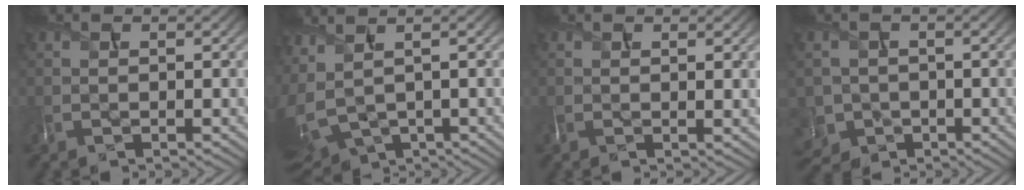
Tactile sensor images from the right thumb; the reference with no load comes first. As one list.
[{"total": 7.7, "force": [1.6, 4.4, 6.1], "torque": [-0.174, -0.006, 0.070]}, {"total": 1.6, "force": [0.5, 0.3, 1.5], "torque": [-0.030, 0.000, 0.009]}, {"total": 4.0, "force": [-1.4, 3.7, 0.7], "torque": [-0.025, -0.015, -0.028]}]